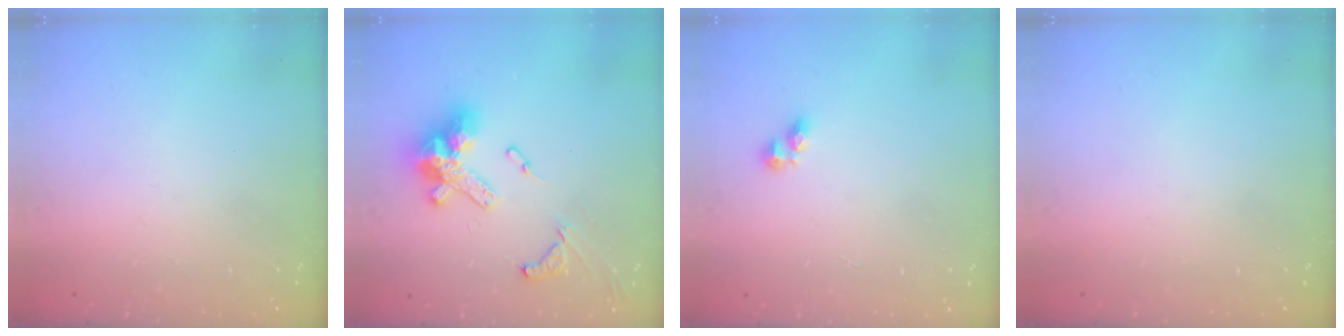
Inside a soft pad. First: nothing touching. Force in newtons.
{"total": 15.9, "press": 15.8, "slide": 2.0}
{"total": 5.0, "press": 5.0, "slide": 0.5}
{"total": 0.0}